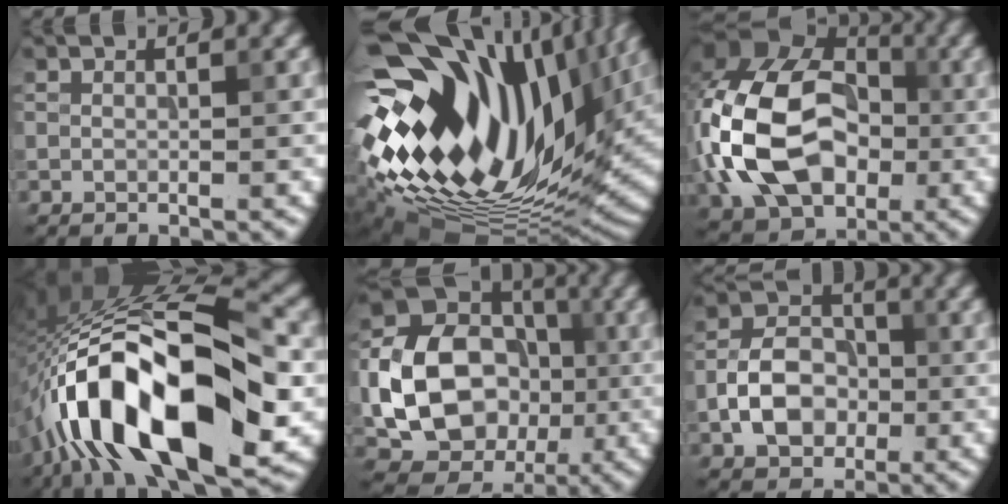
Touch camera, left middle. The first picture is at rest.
{"total": 18.9, "force": [2.8, 10.9, 15.2], "torque": [-0.251, -0.007, 0.048]}
{"total": 13.6, "force": [-1.8, 9.8, 9.4], "torque": [-0.212, 0.007, -0.048]}
{"total": 17.9, "force": [-5.6, 7.6, 15.3], "torque": [-0.262, 0.029, -0.096]}
{"total": 11.7, "force": [-1.4, 9.5, 6.7], "torque": [-0.125, 0.004, -0.033]}
{"total": 5.5, "force": [-1.4, 4.1, 3.5], "torque": [-0.058, 0.009, -0.027]}